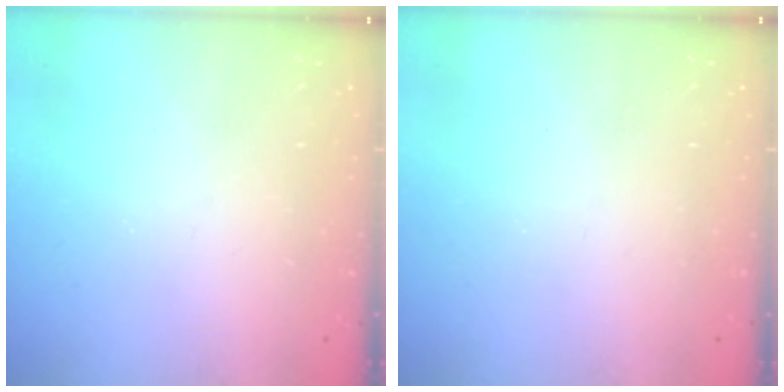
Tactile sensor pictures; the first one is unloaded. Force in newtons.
{"total": 0.0}